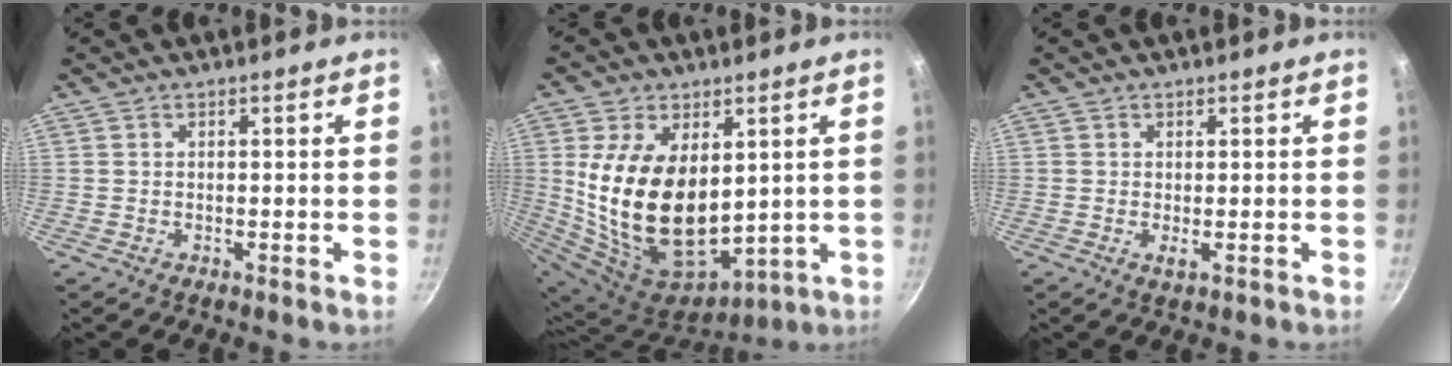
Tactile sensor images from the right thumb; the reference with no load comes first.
{"total": 22.1, "force": [2.9, 13.8, 17.0], "torque": [-0.310, -0.034, 0.077]}
{"total": 1.2, "force": [-0.1, 0.4, 1.1], "torque": [-0.021, -0.005, -0.002]}